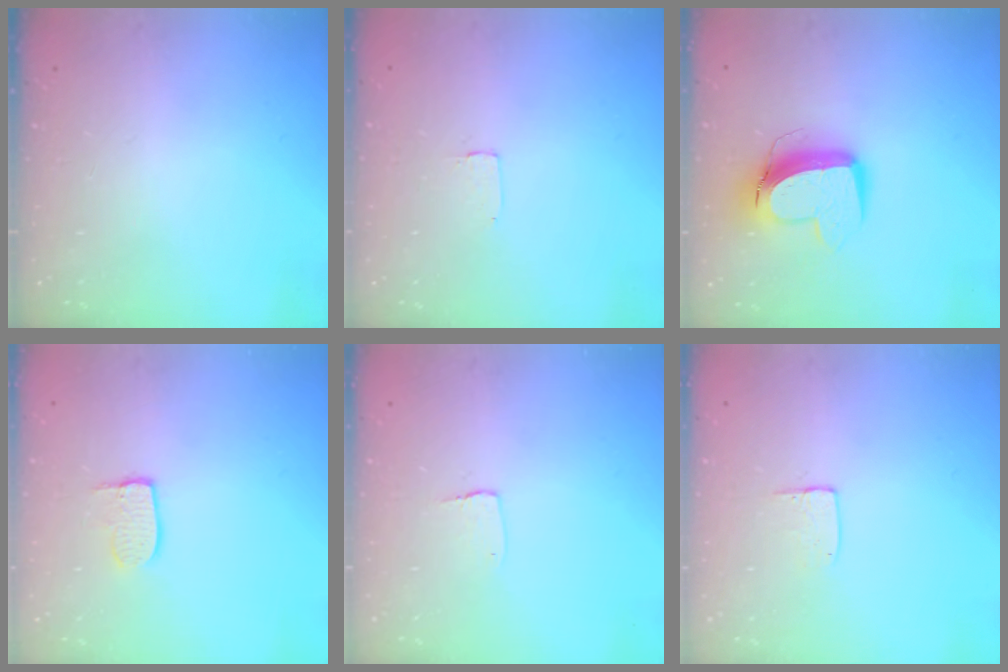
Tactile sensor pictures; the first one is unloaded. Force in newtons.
{"total": 1.7, "press": 1.7, "slide": 0.1}
{"total": 11.5, "press": 11.4, "slide": 1.2}
{"total": 5.9, "press": 5.9, "slide": 0.2}
{"total": 3.2, "press": 3.2, "slide": 0.3}
{"total": 5.8, "press": 5.8, "slide": 0.4}